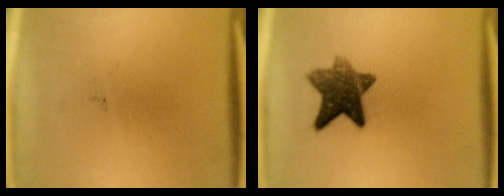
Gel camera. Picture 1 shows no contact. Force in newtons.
{"total": 9.0}